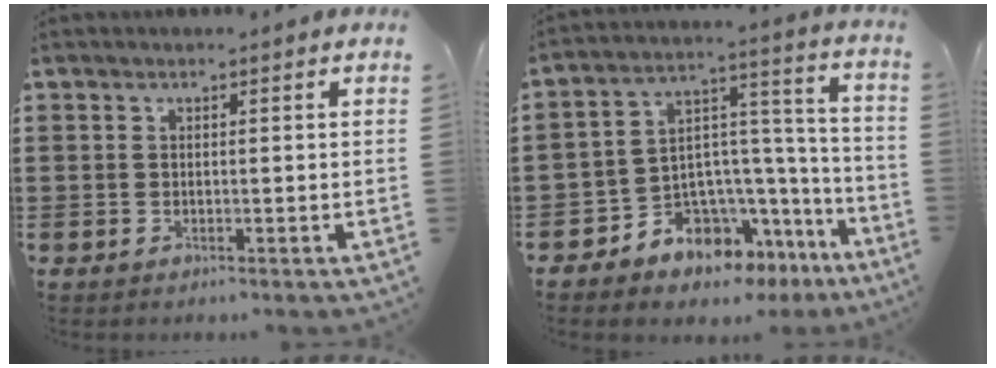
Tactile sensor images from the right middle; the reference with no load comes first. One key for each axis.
{"total": 7.6, "fx": -6.7, "fy": 3.6, "fz": 0.7, "tx": -0.022, "ty": 0.002, "tz": -0.129}